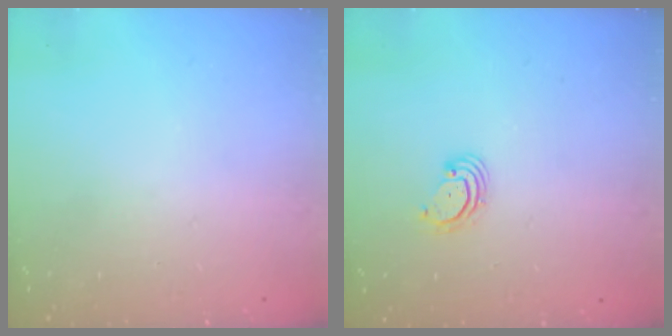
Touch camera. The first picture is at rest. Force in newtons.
{"total": 3.0, "press": 3.0, "slide": 0.3}